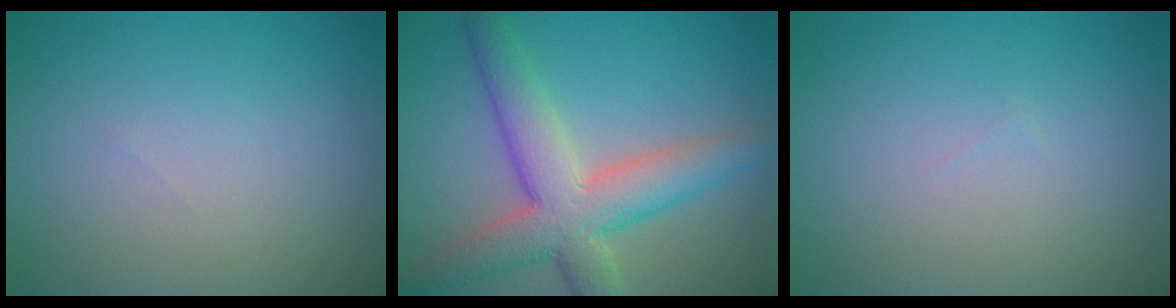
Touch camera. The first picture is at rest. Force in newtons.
{"total": 7.6, "press": 7.6, "slide": 0.5}
{"total": 0.0}